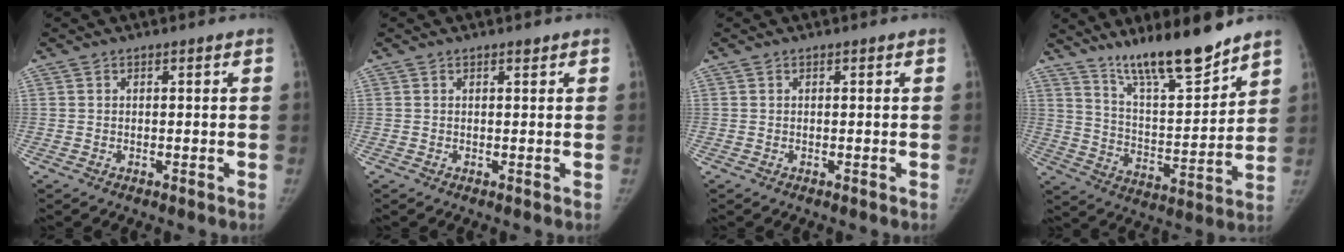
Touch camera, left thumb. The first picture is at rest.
{"total": 0.5, "force": [0.4, 0.2, 0.2], "torque": [-0.001, -0.003, 0.007]}
{"total": 0.0}
{"total": 15.5, "force": [12.5, 2.6, 8.8], "torque": [-0.118, -0.083, 0.221]}